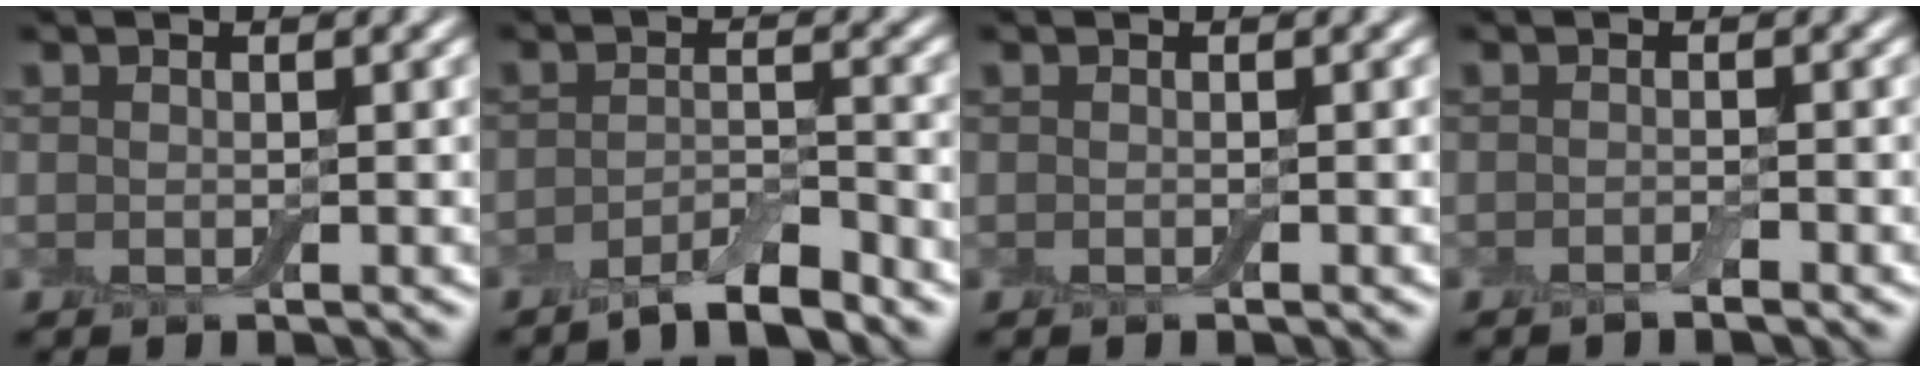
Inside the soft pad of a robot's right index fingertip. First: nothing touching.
{"total": 3.7, "force": [-3.0, 0.6, 2.1], "torque": [-0.034, 0.003, -0.057]}
{"total": 0.0}
{"total": 0.8, "force": [-0.6, 0.0, 0.5], "torque": [-0.007, 0.000, -0.011]}